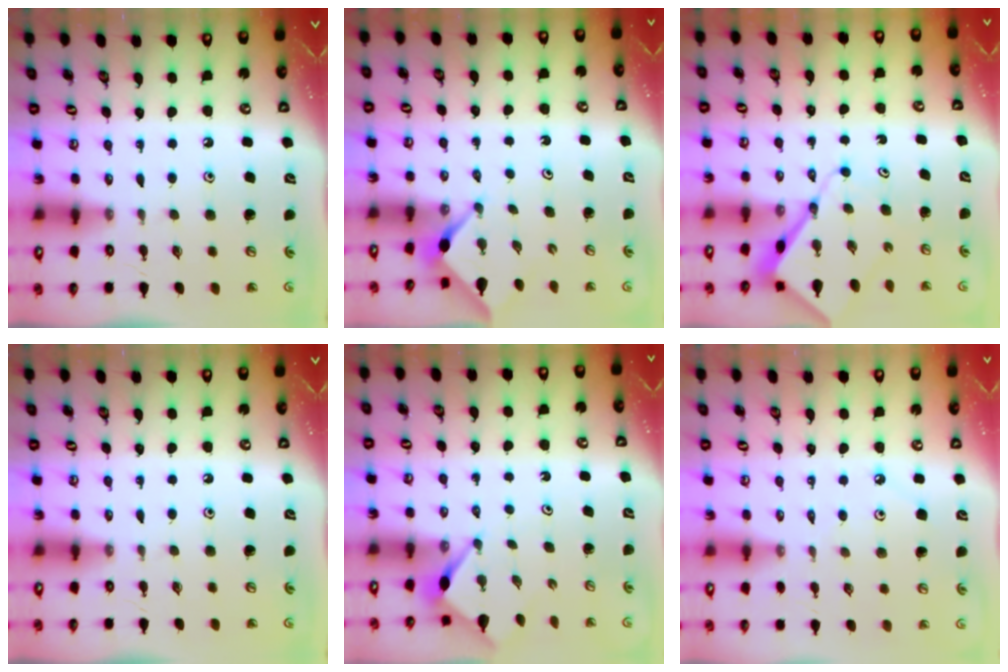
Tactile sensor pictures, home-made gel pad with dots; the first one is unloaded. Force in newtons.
{"total": 3.0, "press": 2.9, "slide": 0.3}
{"total": 7.7, "press": 7.6, "slide": 0.8}
{"total": 0.0}
{"total": 3.3, "press": 3.3, "slide": 0.3}
{"total": 1.7, "press": 1.7, "slide": 0.3}